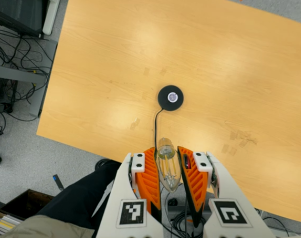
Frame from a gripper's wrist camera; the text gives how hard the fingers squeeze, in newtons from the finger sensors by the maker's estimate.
{"total": 20.3, "left": 22.5, "right": 18.2}